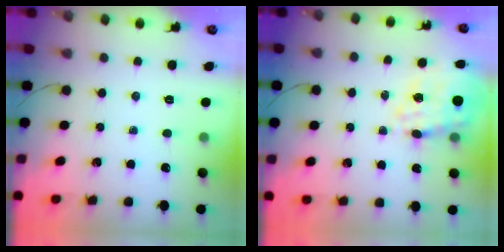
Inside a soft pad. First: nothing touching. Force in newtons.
{"total": 14.4, "press": 14.1, "slide": 3.1}